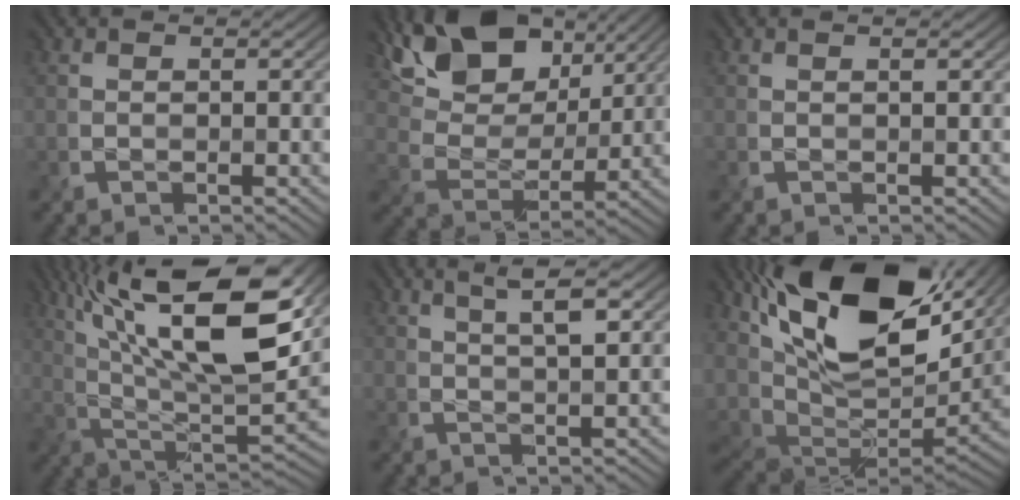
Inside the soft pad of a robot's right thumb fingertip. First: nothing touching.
{"total": 14.1, "force": [8.1, 7.7, 8.5], "torque": [-0.175, 0.016, 0.129]}
{"total": 0.7, "force": [0.3, -0.3, 0.6], "torque": [-0.011, -0.001, 0.002]}
{"total": 18.8, "force": [8.0, 6.3, 15.8], "torque": [-0.290, 0.013, 0.133]}
{"total": 4.5, "force": [2.1, 0.4, 3.9], "torque": [-0.068, 0.001, 0.044]}
{"total": 19.6, "force": [8.7, 10.1, 14.4], "torque": [-0.287, 0.004, 0.159]}